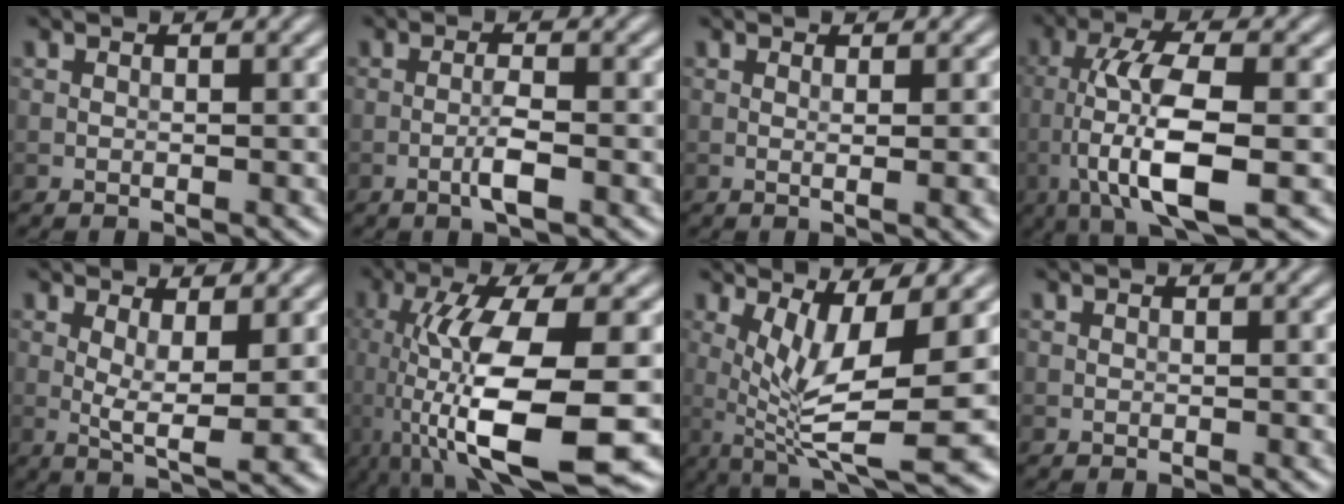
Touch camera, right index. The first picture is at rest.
{"total": 2.4, "force": [-0.9, 0.3, 2.2], "torque": [-0.041, 0.004, -0.019]}
{"total": 2.1, "force": [0.2, 0.5, 2.1], "torque": [-0.027, 0.001, 0.000]}
{"total": 9.0, "force": [-1.8, 2.6, 8.5], "torque": [-0.153, 0.004, -0.034]}
{"total": 5.1, "force": [0.7, 1.1, 5.0], "torque": [-0.087, -0.014, 0.016]}
{"total": 12.9, "force": [-2.3, 4.0, 12.1], "torque": [-0.222, -0.022, -0.036]}
{"total": 8.9, "force": [0.2, 2.5, 8.6], "torque": [-0.143, -0.014, 0.012]}
{"total": 0.0}